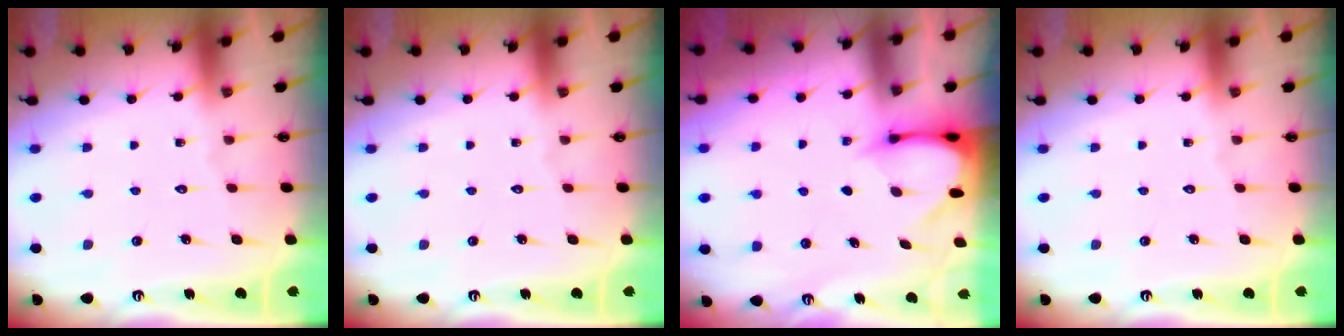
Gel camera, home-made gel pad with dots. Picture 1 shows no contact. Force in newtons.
{"total": 0.0}
{"total": 3.3, "press": 3.2, "slide": 0.3}
{"total": 0.0}